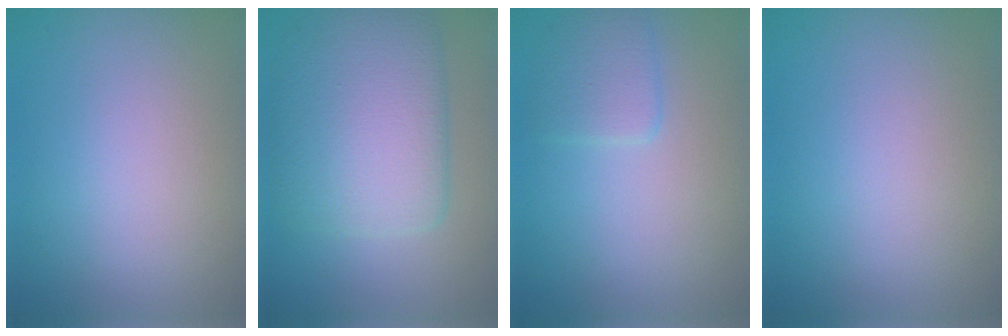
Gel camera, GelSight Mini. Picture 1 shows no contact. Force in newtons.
{"total": 7.5, "press": 7.5, "slide": 0.4}
{"total": 2.0, "press": 2.0, "slide": 0.1}
{"total": 0.0}